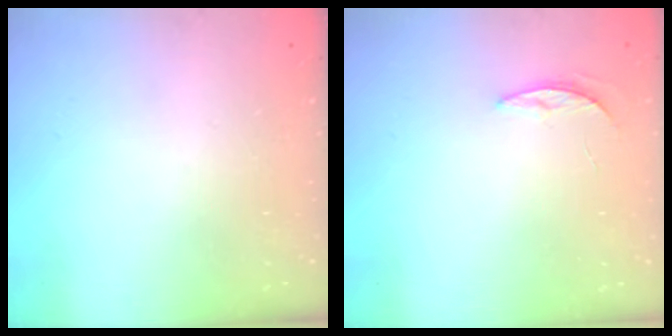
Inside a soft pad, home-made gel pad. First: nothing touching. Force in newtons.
{"total": 4.5, "press": 4.4, "slide": 0.4}